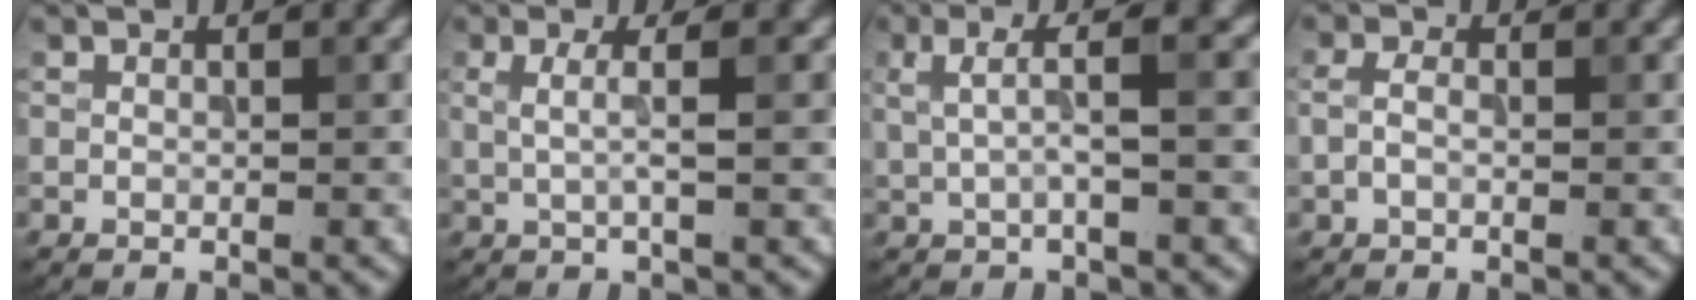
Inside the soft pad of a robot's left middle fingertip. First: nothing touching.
{"total": 2.9, "force": [0.4, 0.8, 2.8], "torque": [-0.045, 0.000, 0.005]}
{"total": 3.6, "force": [0.6, 0.7, 3.4], "torque": [-0.064, 0.008, 0.010]}
{"total": 1.5, "force": [-0.3, 0.9, 1.2], "torque": [-0.029, 0.004, -0.012]}